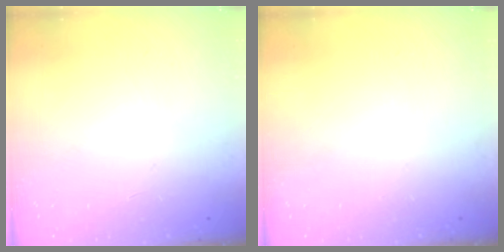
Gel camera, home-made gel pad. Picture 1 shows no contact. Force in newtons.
{"total": 0.0}